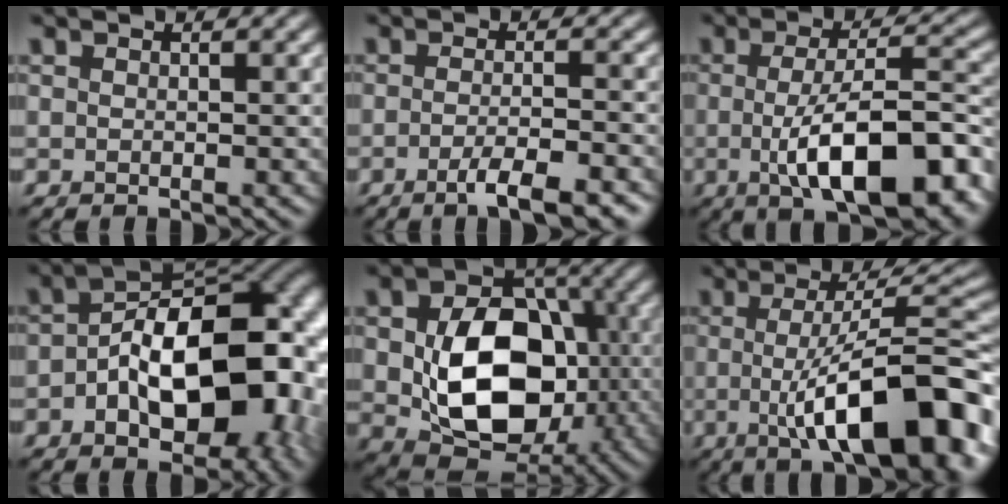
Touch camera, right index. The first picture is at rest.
{"total": 4.7, "force": [-2.6, 1.0, 3.8], "torque": [-0.057, 0.001, -0.044]}
{"total": 11.6, "force": [-3.3, 3.9, 10.5], "torque": [-0.158, -0.006, -0.049]}
{"total": 15.3, "force": [-2.3, 8.7, 12.4], "torque": [-0.147, 0.000, -0.040]}
{"total": 11.9, "force": [-1.2, 8.4, 8.3], "torque": [-0.135, -0.007, -0.014]}
{"total": 13.4, "force": [-2.6, 3.7, 12.6], "torque": [-0.161, 0.004, -0.044]}